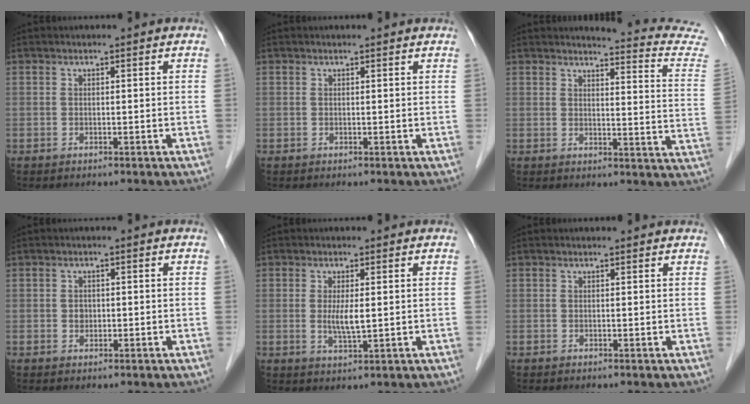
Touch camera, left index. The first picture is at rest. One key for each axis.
{"total": 1.3, "fx": 1.2, "fy": 0.1, "fz": 0.2, "tx": -0.013, "ty": 0.006, "tz": 0.011}
{"total": 13.1, "fx": 12.8, "fy": -0.4, "fz": 2.9, "tx": -0.021, "ty": -0.098, "tz": 0.112}
{"total": 1.2, "fx": -0.1, "fy": 1.1, "fz": 0.6, "tx": -0.013, "ty": 0.002, "tz": 0.001}
{"total": 3.3, "fx": 0.2, "fy": 0.6, "fz": 3.3, "tx": -0.066, "ty": -0.007, "tz": 0.007}
{"total": 1.9, "fx": 1.9, "fy": 0.2, "fz": 0.4, "tx": -0.014, "ty": 0.007, "tz": 0.016}